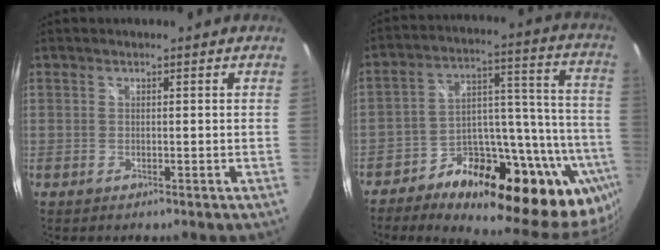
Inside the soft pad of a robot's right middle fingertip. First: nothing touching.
{"total": 23.1, "force": [-10.0, 14.3, 15.1], "torque": [-0.215, 0.011, -0.133]}